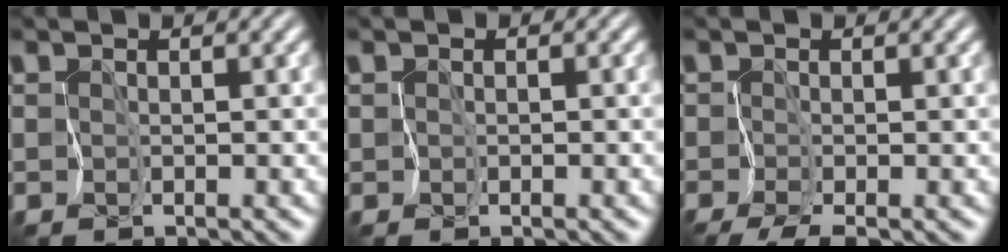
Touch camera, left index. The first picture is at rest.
{"total": 0.8, "force": [0.0, 0.8, 0.0], "torque": [0.005, 0.003, 0.005]}
{"total": 2.5, "force": [-1.8, 0.8, 1.6], "torque": [-0.021, 0.000, -0.035]}